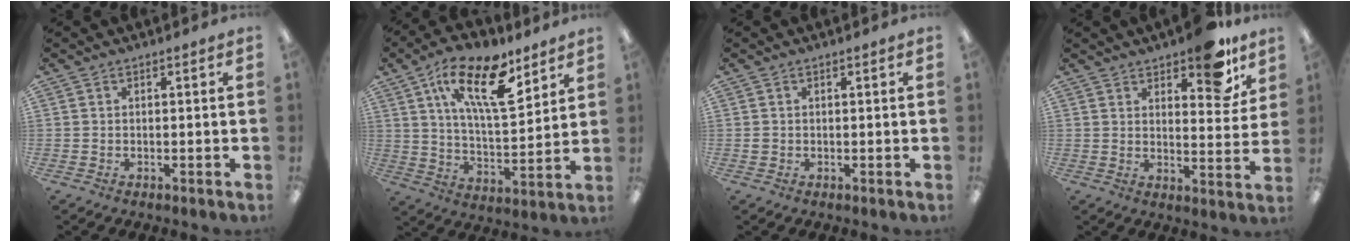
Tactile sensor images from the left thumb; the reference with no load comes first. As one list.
[{"total": 20.2, "force": [11.5, 8.4, 14.3], "torque": [-0.236, -0.049, 0.192]}, {"total": 0.9, "force": [0.3, 0.8, 0.3], "torque": [-0.007, 0.006, 0.003]}, {"total": 11.4, "force": [8.4, 4.5, 6.3], "torque": [-0.068, -0.053, 0.142]}]